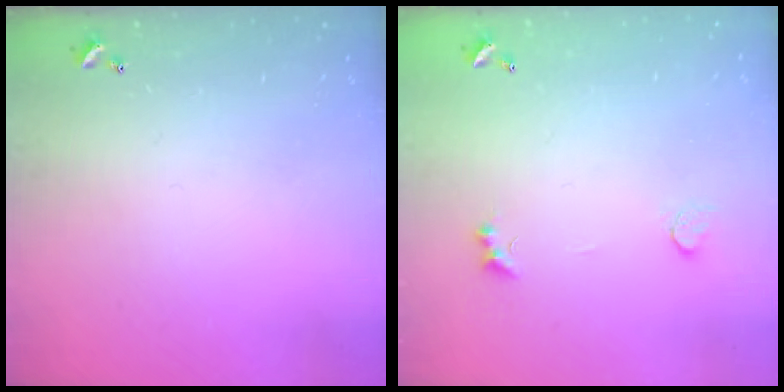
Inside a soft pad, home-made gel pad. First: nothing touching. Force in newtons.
{"total": 1.4, "press": 1.1, "slide": 0.9}